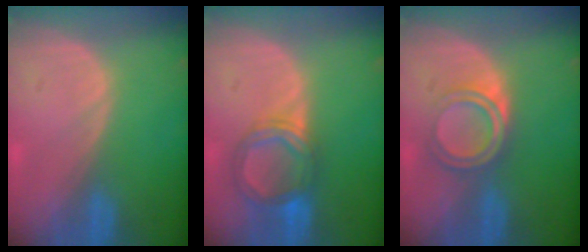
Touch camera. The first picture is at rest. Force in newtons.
{"total": 5.6, "press": 5.6, "slide": 0.3}
{"total": 4.7, "press": 4.6, "slide": 0.9}